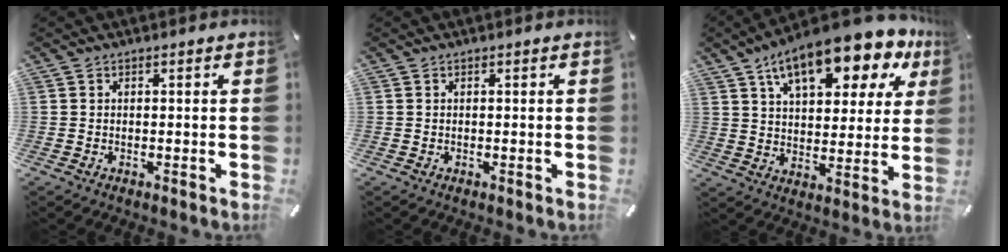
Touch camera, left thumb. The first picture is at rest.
{"total": 0.0}
{"total": 18.7, "force": [11.5, 8.1, 12.2], "torque": [-0.194, -0.054, 0.190]}